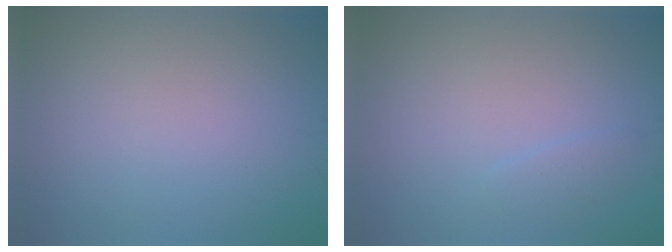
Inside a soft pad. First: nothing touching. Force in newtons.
{"total": 0.9, "press": 0.9, "slide": 0.1}